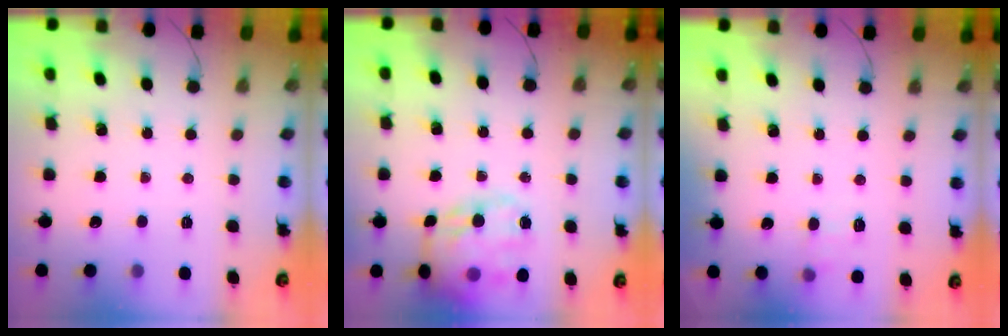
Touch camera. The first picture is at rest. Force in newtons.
{"total": 17.6, "press": 17.4, "slide": 2.5}
{"total": 6.5, "press": 6.2, "slide": 1.8}